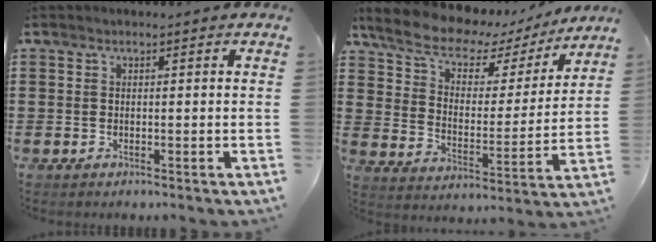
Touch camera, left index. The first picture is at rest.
{"total": 8.4, "force": [6.8, 3.5, 3.4], "torque": [-0.093, -0.037, 0.115]}